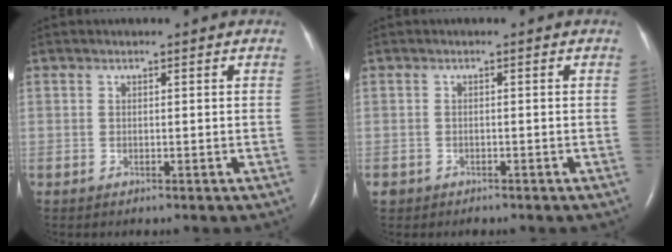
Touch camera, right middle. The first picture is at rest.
{"total": 2.2, "force": [-1.6, 1.3, 0.5], "torque": [-0.015, -0.002, -0.023]}